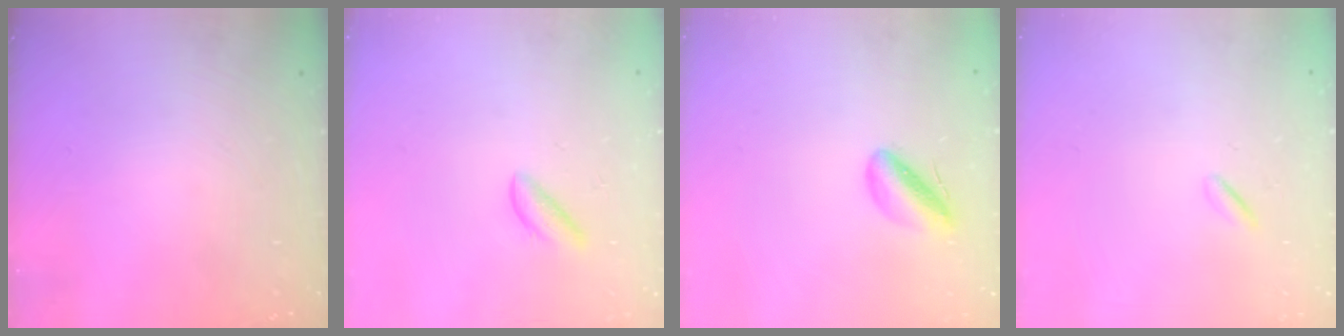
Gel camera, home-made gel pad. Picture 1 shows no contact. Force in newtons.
{"total": 2.7, "press": 2.7, "slide": 0.3}
{"total": 4.9, "press": 4.8, "slide": 1.0}
{"total": 0.0}